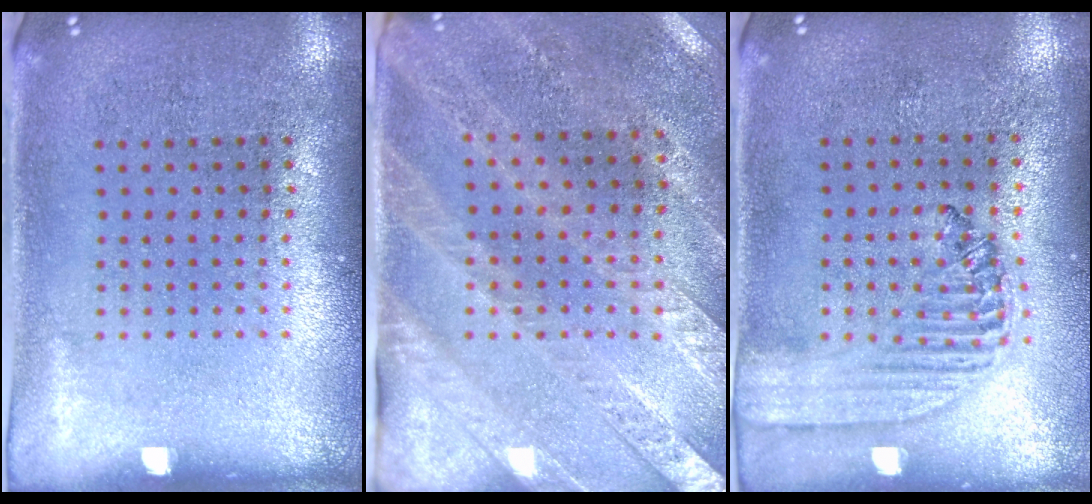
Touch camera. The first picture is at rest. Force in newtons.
{"total": 2.6, "press": 2.4, "slide": 1.2}
{"total": 1.5, "press": 1.4, "slide": 0.5}